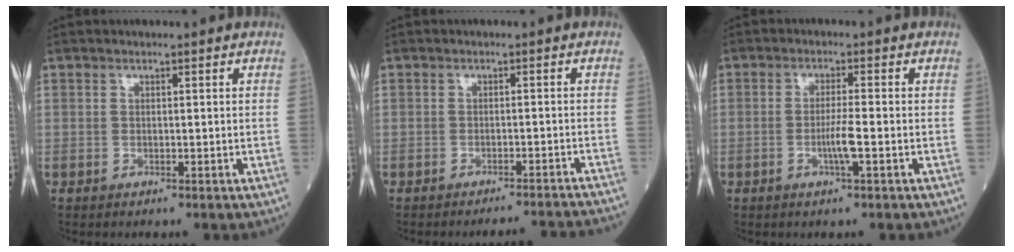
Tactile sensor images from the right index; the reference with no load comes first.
{"total": 8.2, "force": [-8.0, -1.4, 1.3], "torque": [-0.002, -0.013, -0.092]}
{"total": 3.3, "force": [-1.1, -0.3, 3.1], "torque": [-0.060, -0.004, -0.022]}